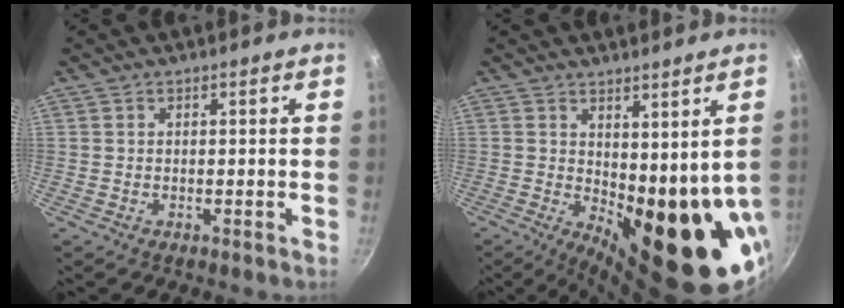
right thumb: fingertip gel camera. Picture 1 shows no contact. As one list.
[{"total": 16.6, "force": [0.2, 7.5, 14.8], "torque": [-0.153, -0.026, 0.029]}]